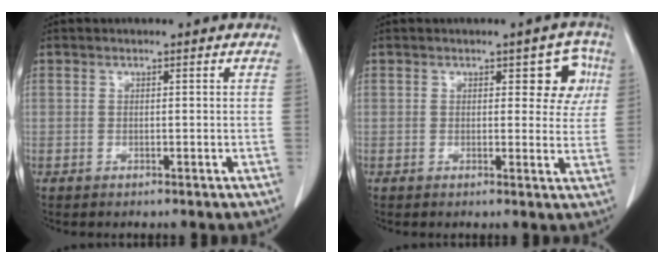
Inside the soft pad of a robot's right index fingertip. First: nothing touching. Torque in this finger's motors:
{"motor_torque": [0.08, 0.07, 0.05, 0.00]}